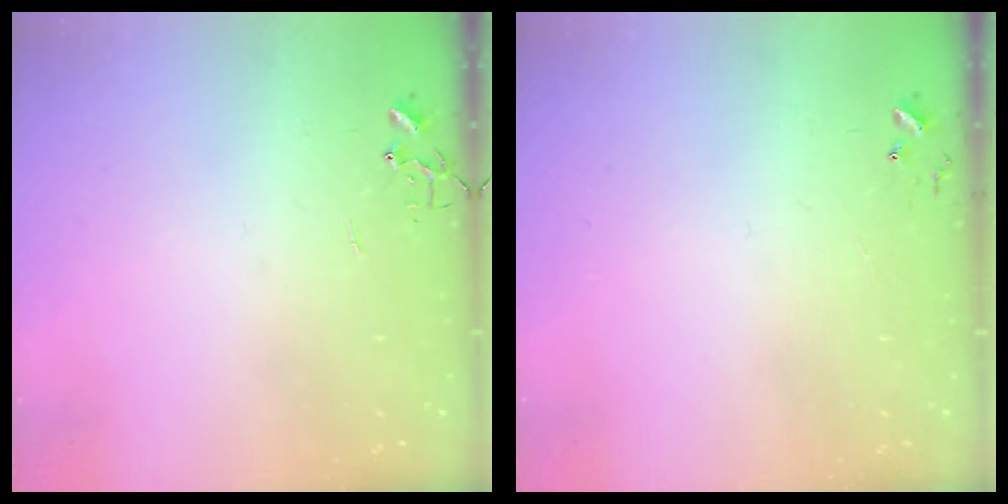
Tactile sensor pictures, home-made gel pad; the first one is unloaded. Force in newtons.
{"total": 4.7, "press": 4.7, "slide": 0.4}